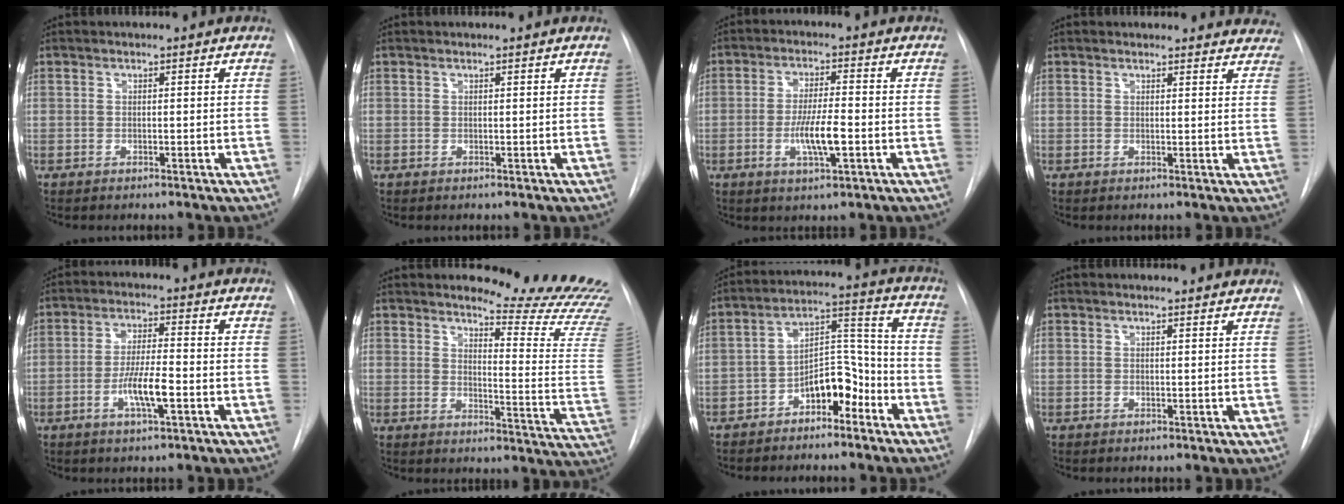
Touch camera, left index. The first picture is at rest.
{"total": 0.7, "force": [0.7, 0.0, 0.1], "torque": [-0.004, 0.006, 0.009]}
{"total": 6.6, "force": [-1.7, 1.0, 6.3], "torque": [-0.119, -0.005, -0.030]}
{"total": 11.6, "force": [11.0, 3.5, 1.3], "torque": [0.025, -0.019, 0.091]}
{"total": 6.4, "force": [-2.2, 0.8, 5.9], "torque": [-0.115, -0.002, -0.042]}
{"total": 18.1, "force": [17.4, -0.7, 4.9], "torque": [-0.069, -0.163, 0.193]}
{"total": 8.9, "force": [-5.3, 4.2, 5.7], "torque": [-0.095, 0.037, -0.086]}
{"total": 3.8, "force": [3.7, 0.6, 0.5], "torque": [-0.010, 0.006, 0.030]}